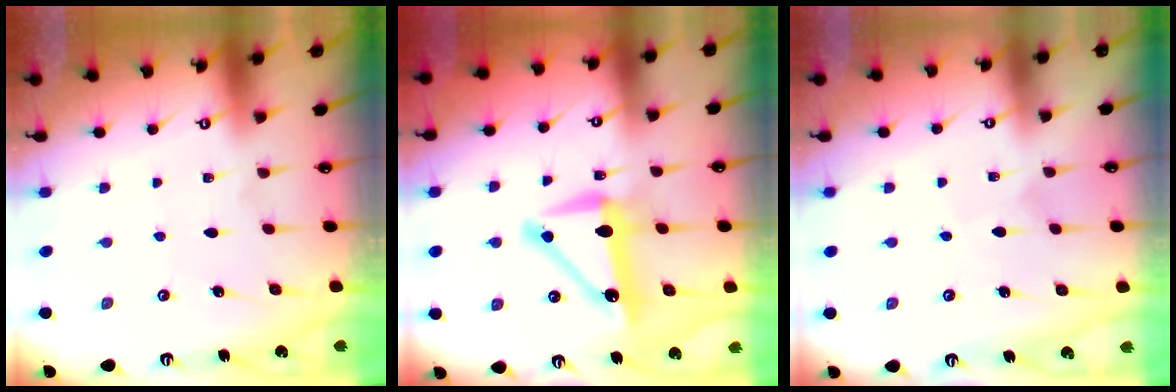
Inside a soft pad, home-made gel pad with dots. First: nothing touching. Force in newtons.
{"total": 11.1, "press": 11.1, "slide": 0.3}
{"total": 3.6, "press": 3.5, "slide": 0.4}